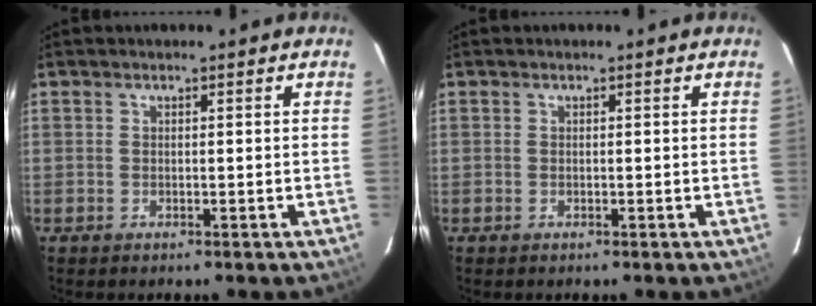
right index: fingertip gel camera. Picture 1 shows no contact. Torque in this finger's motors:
{"motor_torque": [0.01, 0.00, 0.03, 0.00]}